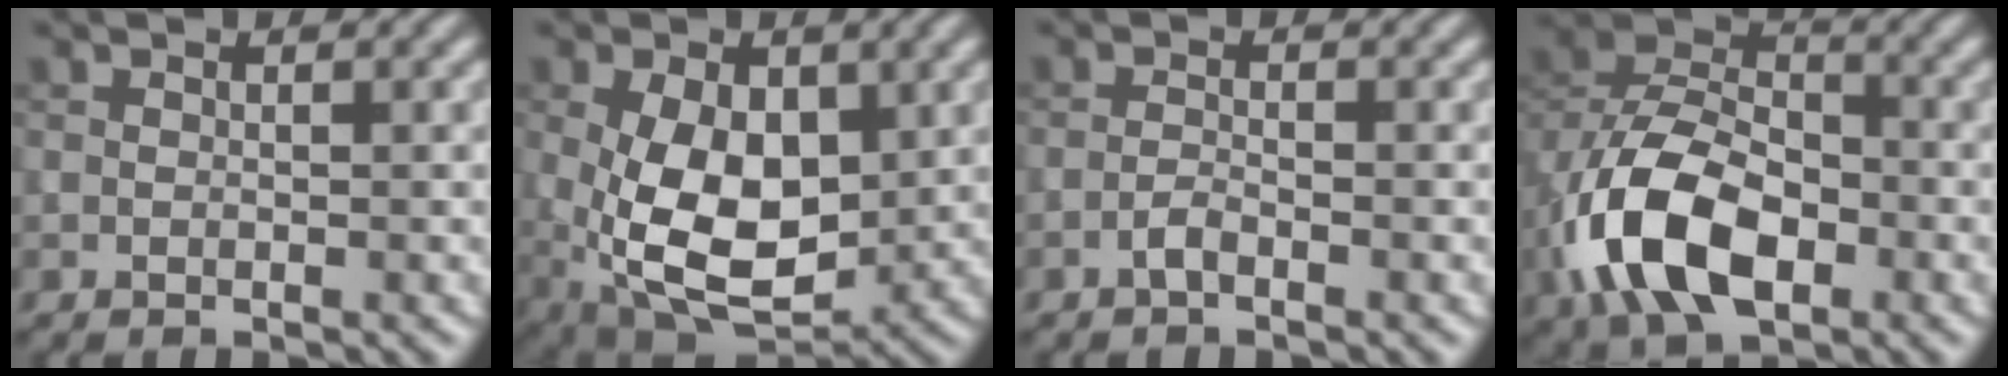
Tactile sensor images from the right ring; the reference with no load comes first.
{"total": 9.8, "force": [-0.3, 5.9, 7.9], "torque": [-0.151, -0.013, 0.001]}
{"total": 1.2, "force": [-0.8, 0.3, 0.8], "torque": [-0.018, 0.003, -0.018]}
{"total": 11.1, "force": [-4.4, 6.6, 7.8], "torque": [-0.166, 0.001, -0.093]}